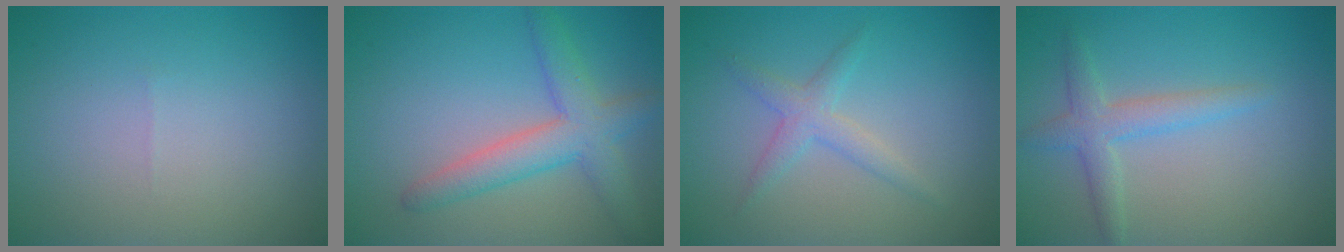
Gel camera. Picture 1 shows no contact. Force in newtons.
{"total": 4.5, "press": 4.5, "slide": 0.2}
{"total": 2.1, "press": 2.1, "slide": 0.1}
{"total": 2.7, "press": 2.7, "slide": 0.1}